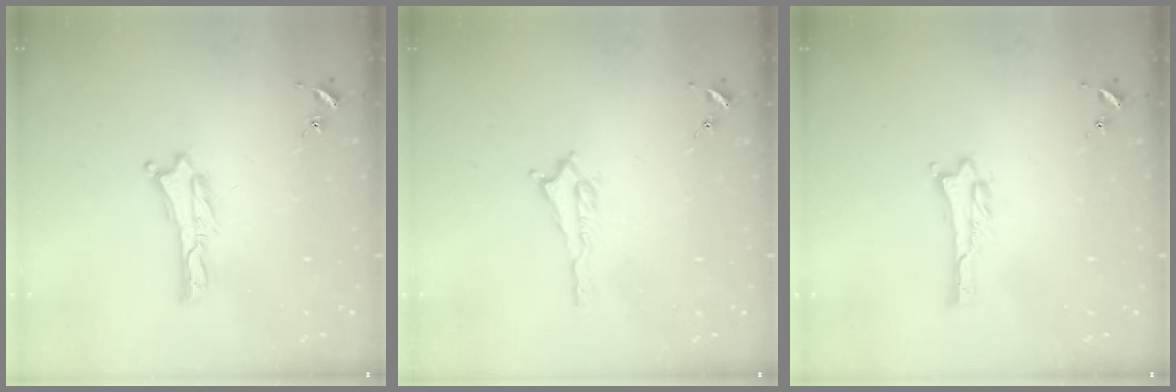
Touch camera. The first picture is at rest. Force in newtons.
{"total": 1.4, "press": 1.4, "slide": 0.2}
{"total": 1.0, "press": 1.0, "slide": 0.1}